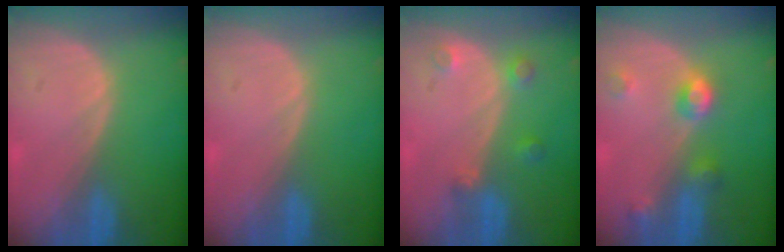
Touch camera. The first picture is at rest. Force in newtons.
{"total": 0.0}
{"total": 3.0, "press": 2.8, "slide": 1.1}
{"total": 4.6, "press": 4.2, "slide": 2.0}